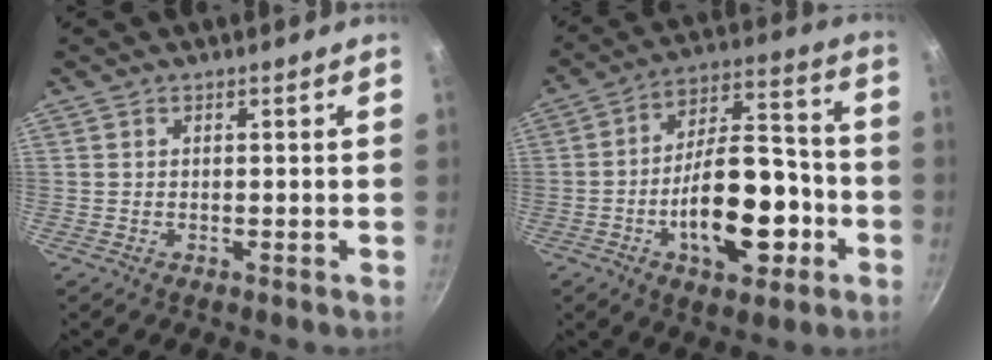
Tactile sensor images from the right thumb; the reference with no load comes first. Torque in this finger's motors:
{"motor_torque": [1.89, 2.29, 0.20, 0.04, 0.14]}